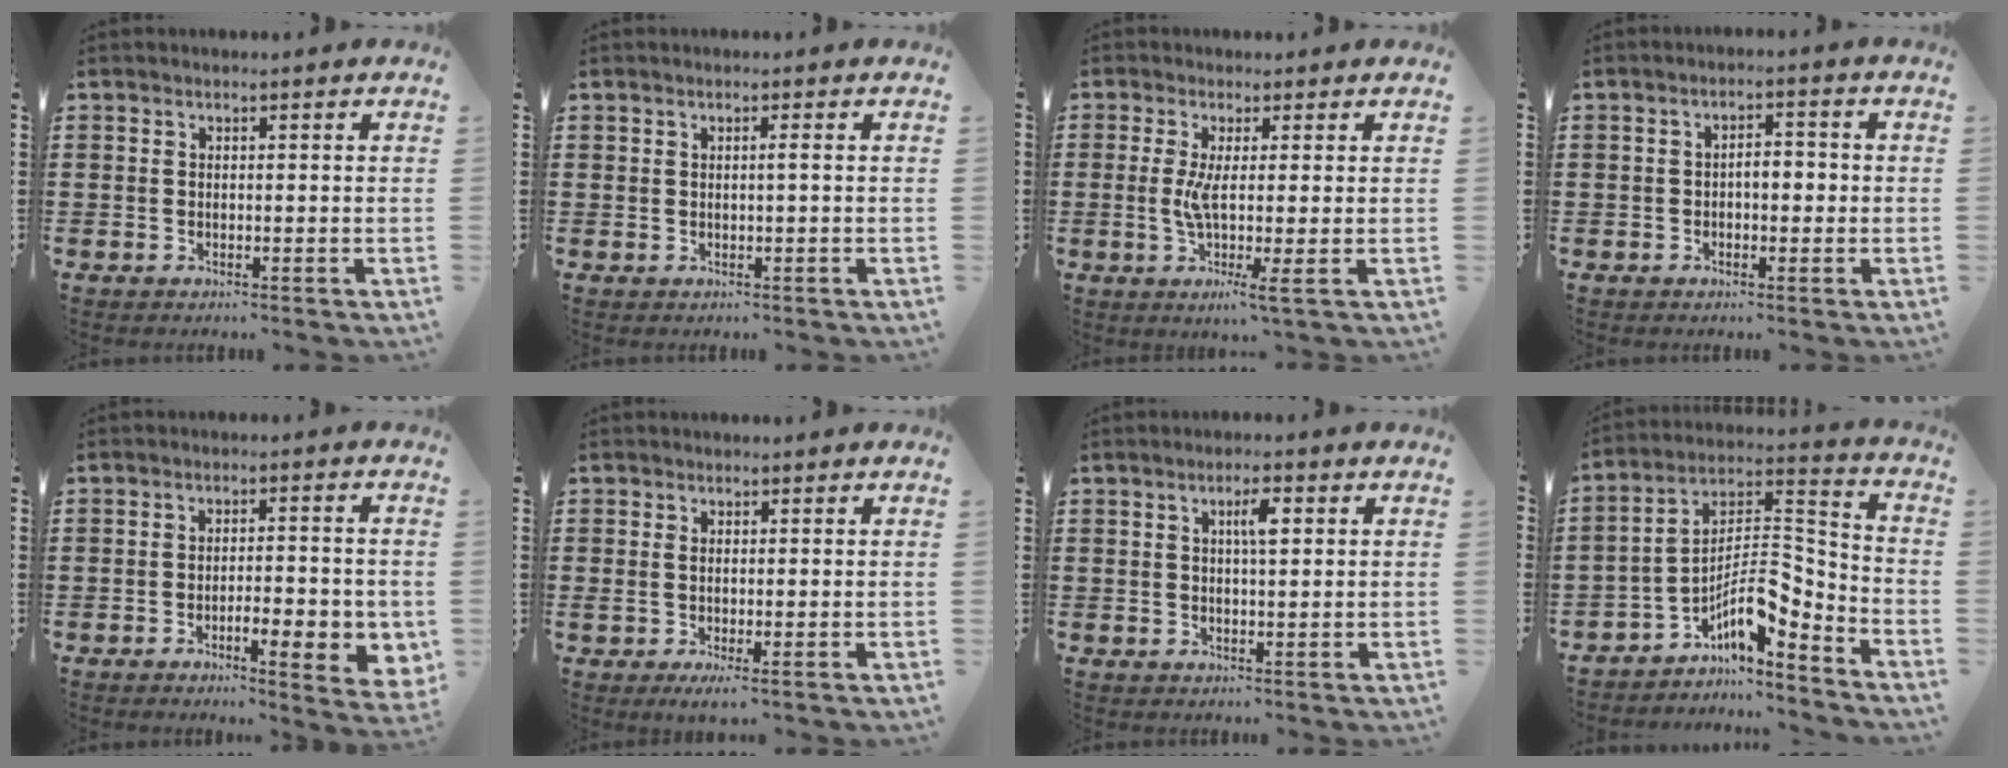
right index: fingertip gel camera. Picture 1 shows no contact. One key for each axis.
{"total": 0.6, "fx": 0.1, "fy": -0.1, "fz": 0.6, "tx": -0.010, "ty": -0.003, "tz": 0.002}
{"total": 4.8, "fx": -0.2, "fy": 0.0, "fz": 4.8, "tx": -0.114, "ty": -0.019, "tz": -0.011}
{"total": 2.9, "fx": -0.6, "fy": 1.4, "fz": 2.5, "tx": -0.048, "ty": 0.006, "tz": -0.013}
{"total": 5.9, "fx": -2.0, "fy": 1.9, "fz": 5.3, "tx": -0.071, "ty": -0.006, "tz": -0.034}
{"total": 1.5, "fx": -0.2, "fy": 0.2, "fz": 1.4, "tx": -0.035, "ty": -0.004, "tz": -0.007}
{"total": 3.3, "fx": 1.0, "fy": 0.9, "fz": 3.1, "tx": -0.054, "ty": 0.005, "tz": 0.012}
{"total": 8.8, "fx": -5.3, "fy": 2.7, "fz": 6.5, "tx": -0.140, "ty": -0.016, "tz": -0.109}